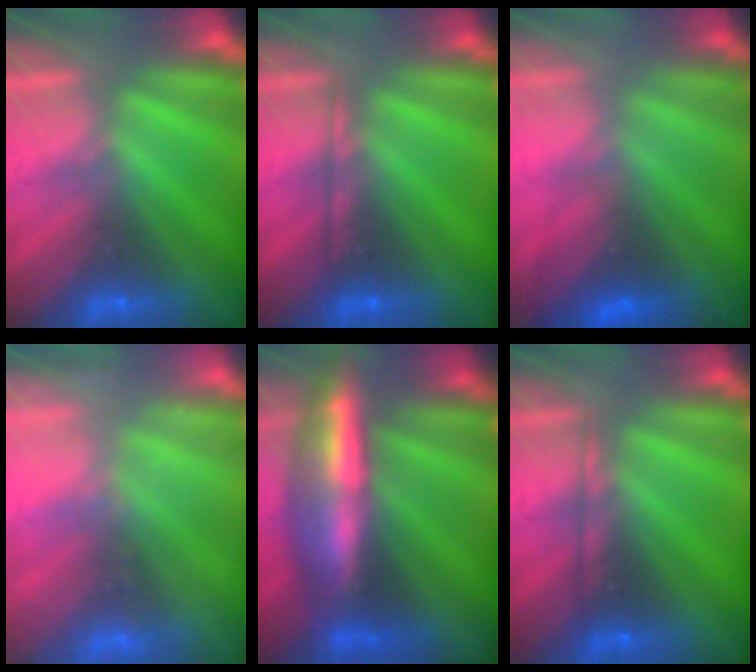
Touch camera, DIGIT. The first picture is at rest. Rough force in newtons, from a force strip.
{"total": 2.1}
{"total": 3.2}
{"total": 2.3}
{"total": 9.0}
{"total": 2.1}